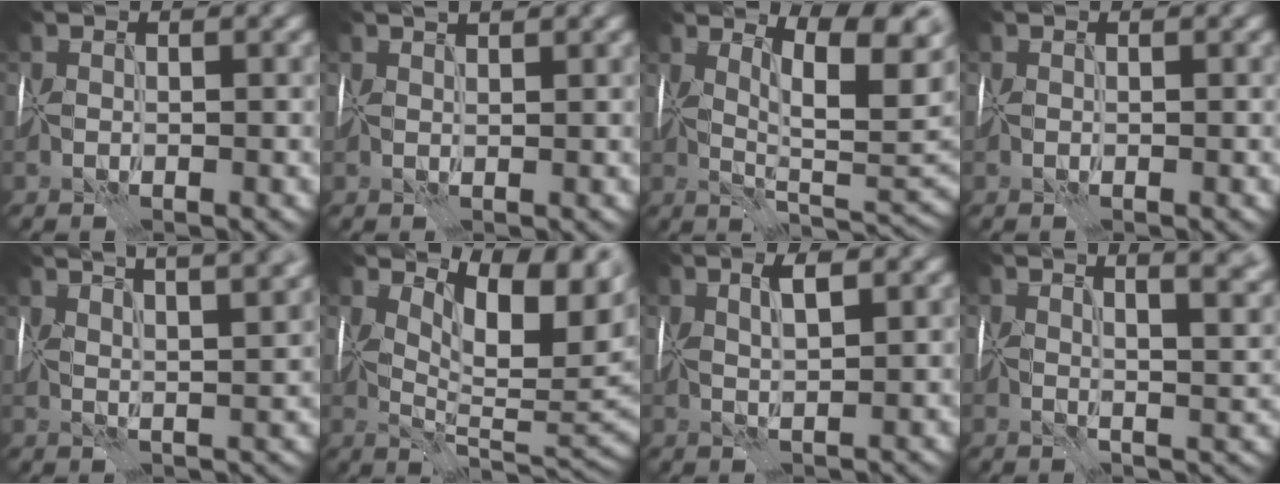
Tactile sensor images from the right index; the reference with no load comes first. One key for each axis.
{"total": 1.2, "fx": 1.0, "fy": 0.0, "fz": 0.7, "tx": -0.010, "ty": 0.006, "tz": 0.012}
{"total": 7.3, "fx": 2.4, "fy": 2.0, "fz": 6.6, "tx": -0.107, "ty": -0.005, "tz": 0.041}
{"total": 0.0}
{"total": 11.7, "fx": 7.5, "fy": 3.7, "fz": 8.2, "tx": -0.108, "ty": 0.052, "tz": 0.081}
{"total": 9.3, "fx": 3.4, "fy": 3.7, "fz": 7.8, "tx": -0.121, "ty": -0.008, "tz": 0.062}
{"total": 2.0, "fx": 0.7, "fy": -0.2, "fz": 1.9, "tx": -0.035, "ty": -0.001, "tz": 0.011}
{"total": 8.9, "fx": 4.6, "fy": 2.9, "fz": 7.1, "tx": -0.077, "ty": 0.028, "tz": 0.046}